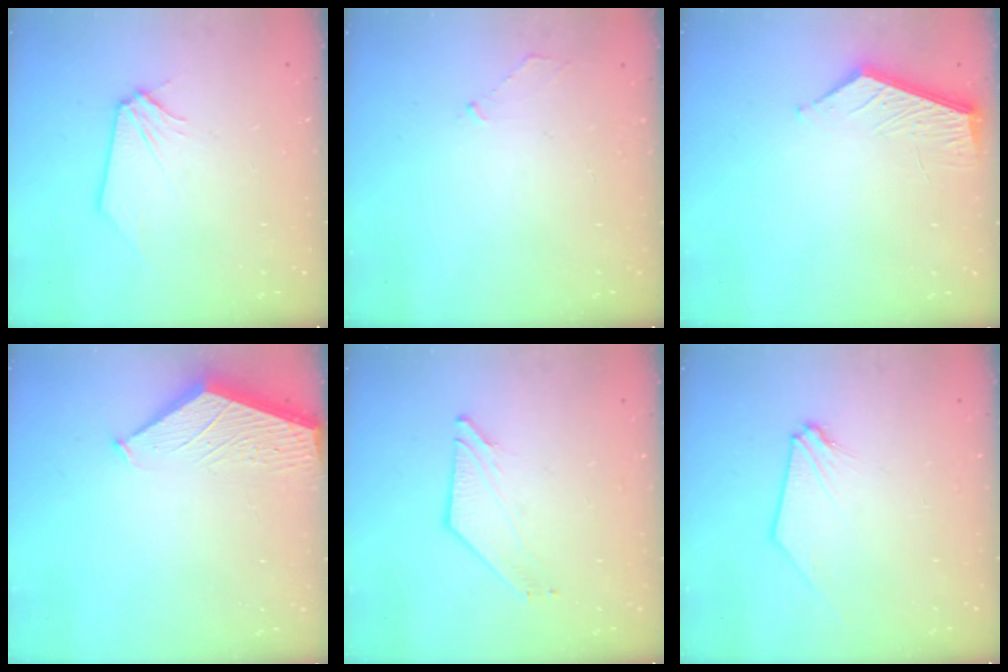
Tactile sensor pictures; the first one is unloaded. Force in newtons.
{"total": 2.2, "press": 2.1, "slide": 0.4}
{"total": 5.7, "press": 5.7, "slide": 0.1}
{"total": 1.8, "press": 1.8, "slide": 0.2}
{"total": 2.7, "press": 2.7, "slide": 0.3}
{"total": 0.0}